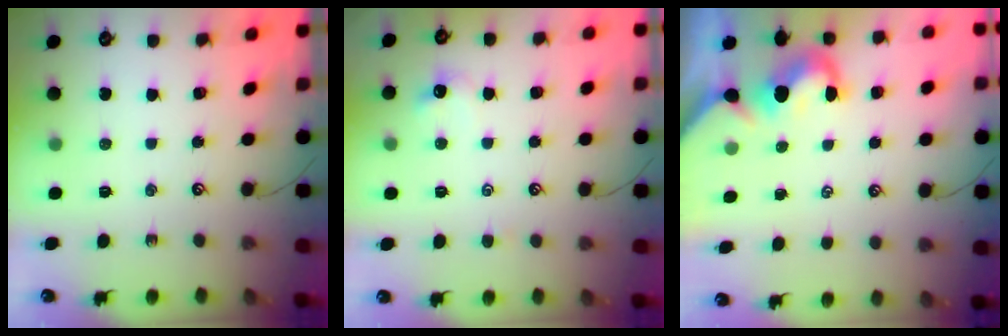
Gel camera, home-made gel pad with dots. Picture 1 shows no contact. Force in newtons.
{"total": 0.8, "press": 0.6, "slide": 0.5}
{"total": 0.0}